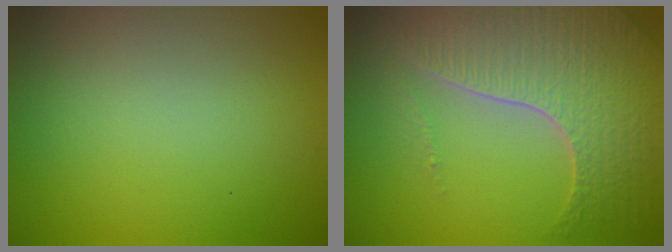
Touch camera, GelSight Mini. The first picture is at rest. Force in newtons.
{"total": 7.3, "press": 5.3, "slide": 4.9}